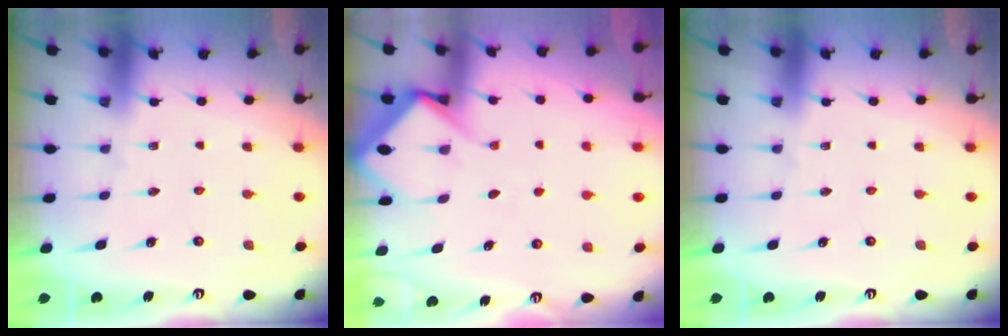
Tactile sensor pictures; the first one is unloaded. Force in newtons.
{"total": 6.8, "press": 6.8, "slide": 0.6}
{"total": 0.0}